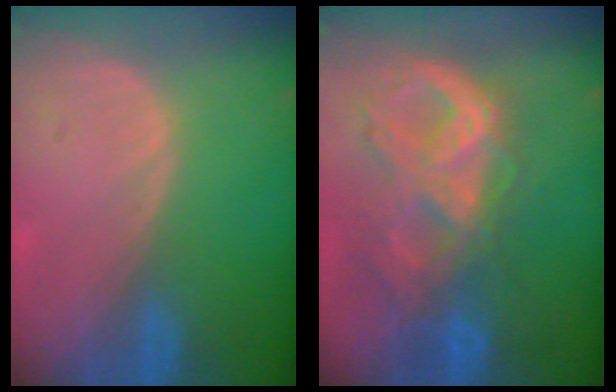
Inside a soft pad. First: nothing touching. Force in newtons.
{"total": 10.5, "press": 8.9, "slide": 5.7}